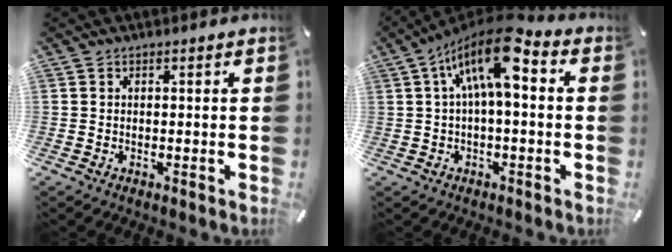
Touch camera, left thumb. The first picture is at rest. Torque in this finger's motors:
{"motor_torque": [0.32, 1.51, 1.49, -1.29, 0.54]}